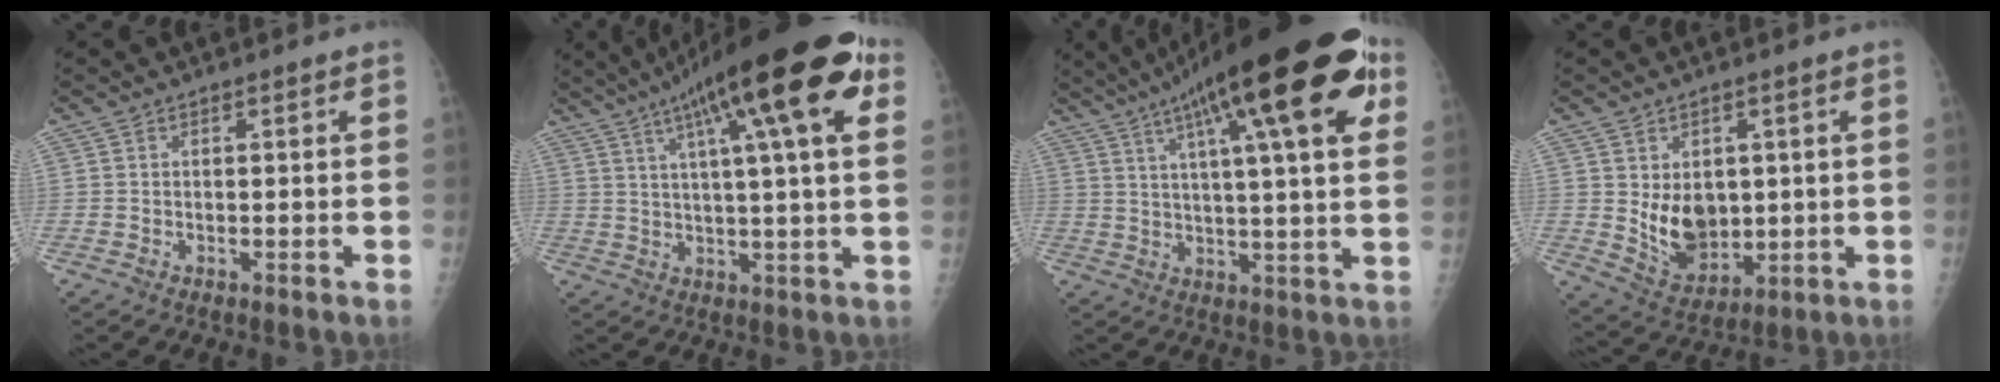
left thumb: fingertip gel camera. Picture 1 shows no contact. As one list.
[{"total": 22.0, "force": [10.0, 4.5, 19.1], "torque": [-0.291, 0.012, 0.146]}, {"total": 25.8, "force": [12.1, 6.0, 22.0], "torque": [-0.328, 0.005, 0.177]}, {"total": 9.5, "force": [0.8, 7.0, 6.4], "torque": [-0.072, -0.021, 0.038]}]